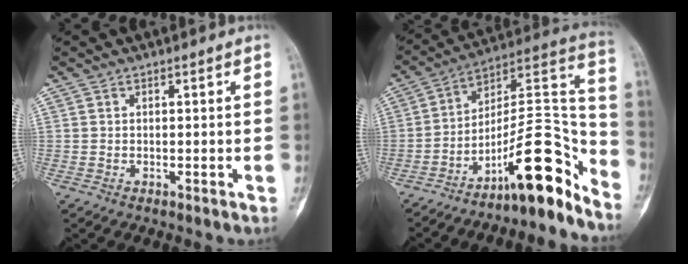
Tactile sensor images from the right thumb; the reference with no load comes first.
{"total": 17.6, "force": [-12.2, 4.5, 11.9], "torque": [-0.139, 0.142, -0.196]}